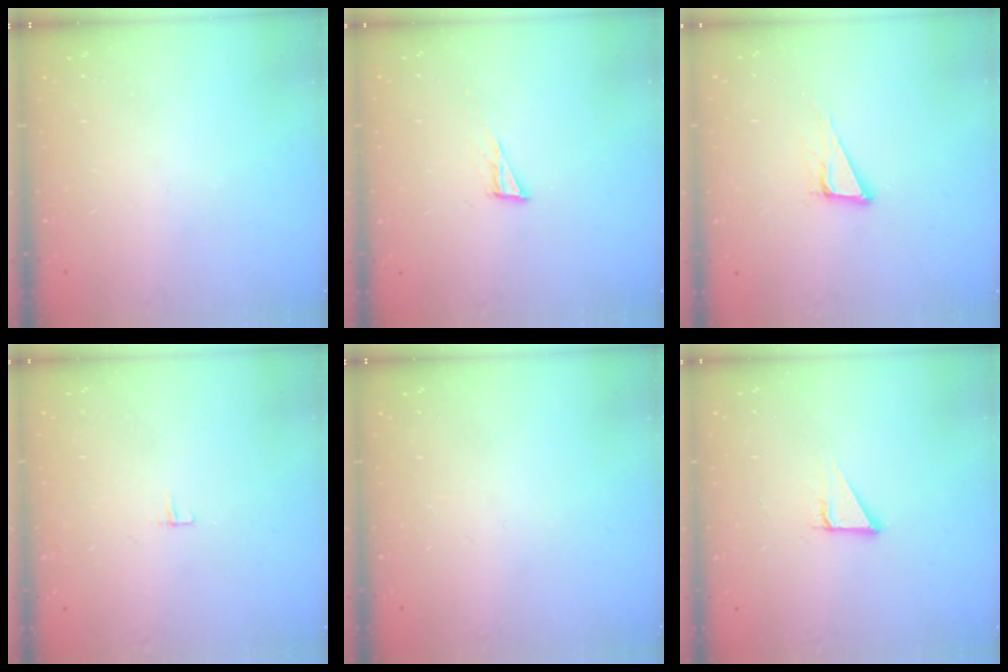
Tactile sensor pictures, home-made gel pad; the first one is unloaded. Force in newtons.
{"total": 4.8, "press": 4.7, "slide": 0.6}
{"total": 6.8, "press": 6.2, "slide": 2.8}
{"total": 3.3, "press": 3.3, "slide": 0.2}
{"total": 0.0}
{"total": 2.9, "press": 2.9, "slide": 0.1}